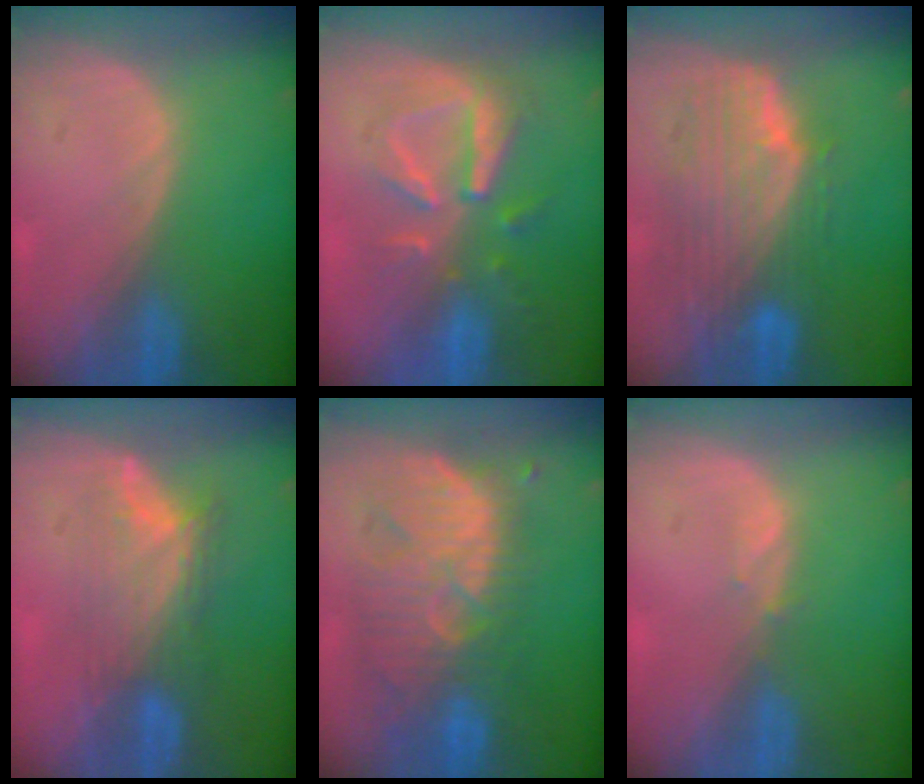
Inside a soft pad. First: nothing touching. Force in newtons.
{"total": 7.9, "press": 7.9, "slide": 0.4}
{"total": 10.0, "press": 8.9, "slide": 4.5}
{"total": 6.9, "press": 6.6, "slide": 2.2}
{"total": 11.0, "press": 10.5, "slide": 3.0}
{"total": 0.8, "press": 0.8, "slide": 0.3}